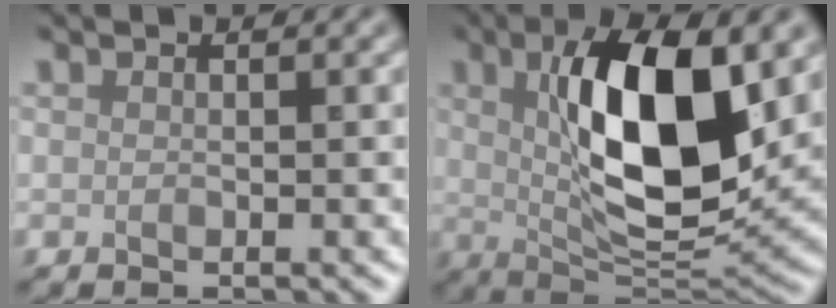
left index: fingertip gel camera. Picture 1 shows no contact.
{"total": 11.6, "force": [2.7, 4.2, 10.4], "torque": [-0.168, 0.001, 0.045]}